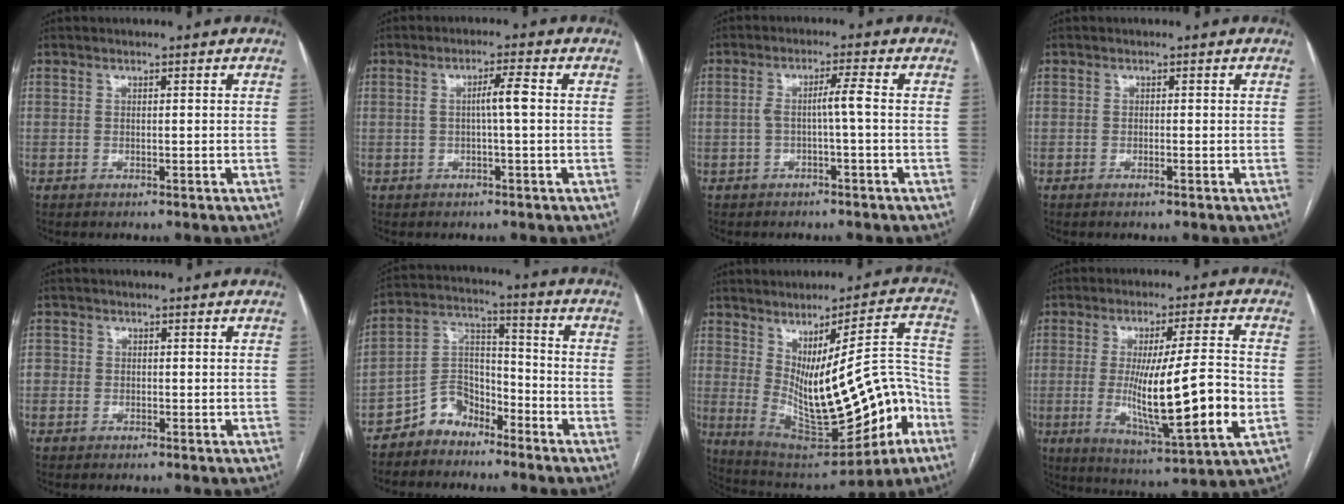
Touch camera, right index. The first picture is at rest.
{"total": 3.4, "force": [0.1, -0.1, 3.4], "torque": [-0.062, 0.005, 0.001]}
{"total": 3.3, "force": [-0.5, -0.3, 3.2], "torque": [-0.059, 0.012, -0.004]}
{"total": 0.7, "force": [-0.3, 0.0, 0.6], "torque": [-0.012, -0.001, -0.003]}
{"total": 2.0, "force": [-0.3, 1.9, 0.6], "torque": [-0.007, 0.010, -0.007]}
{"total": 7.3, "force": [-5.7, 4.3, 1.7], "torque": [-0.029, 0.031, -0.111]}
{"total": 20.2, "force": [-5.3, 5.9, 18.6], "torque": [-0.266, 0.007, -0.045]}
{"total": 17.2, "force": [-2.4, 1.0, 17.0], "torque": [-0.293, -0.020, -0.034]}